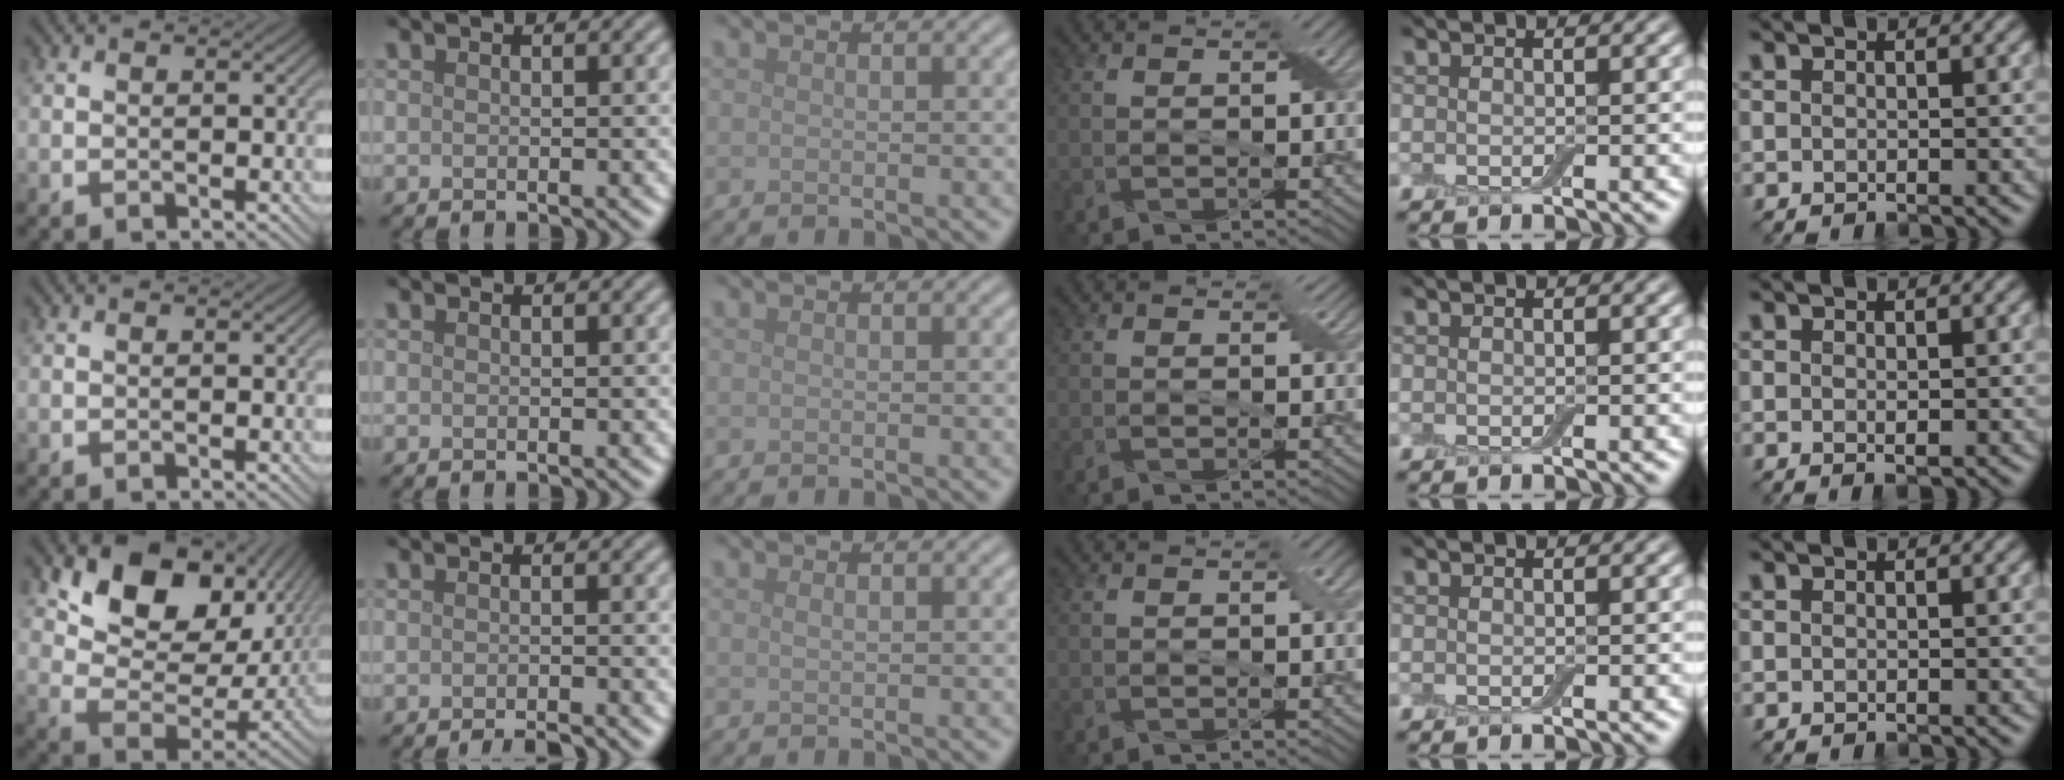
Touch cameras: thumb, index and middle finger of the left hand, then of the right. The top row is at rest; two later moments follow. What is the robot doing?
{"motion": "peel", "object": "adhesive wrap"}